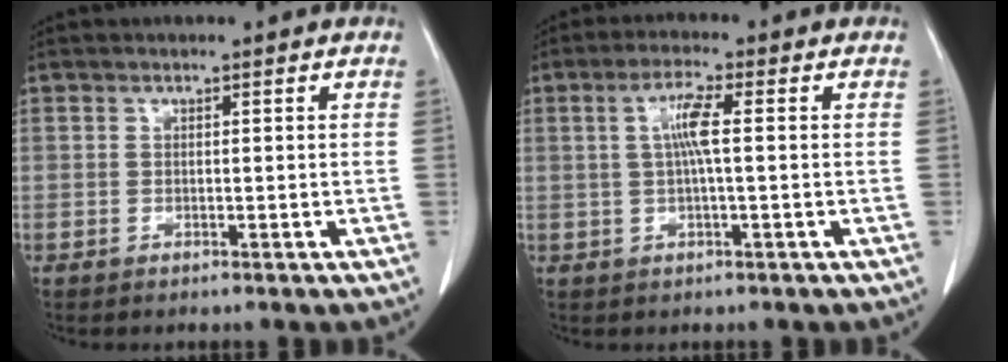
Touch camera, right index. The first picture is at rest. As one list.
[{"total": 4.7, "force": [0.6, 0.4, 4.6], "torque": [-0.091, 0.009, 0.012]}]